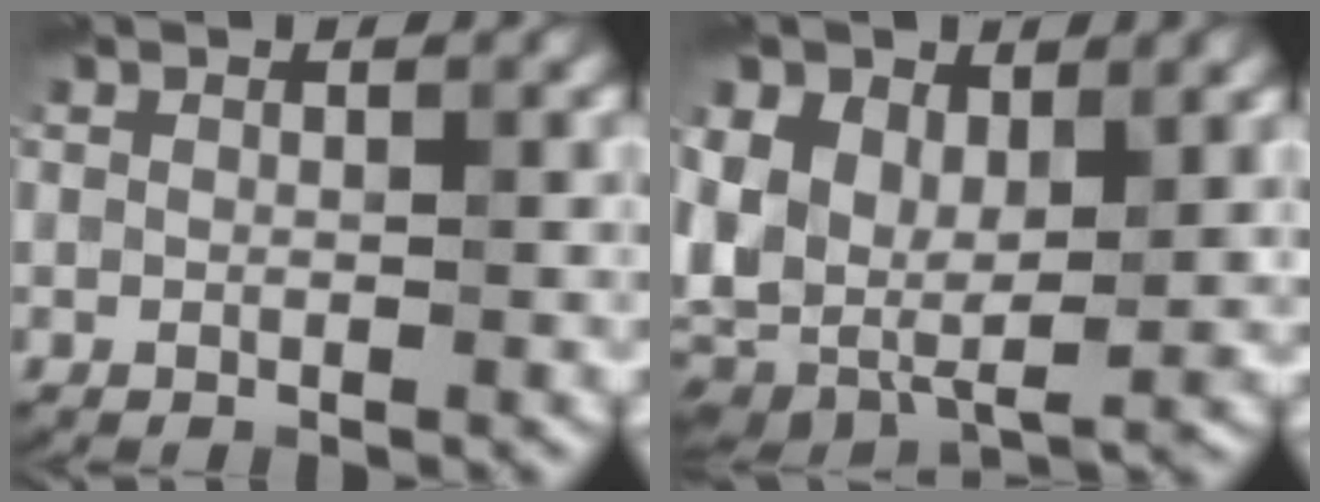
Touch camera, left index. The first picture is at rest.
{"total": 9.1, "force": [2.4, 6.0, 6.4], "torque": [-0.144, 0.009, 0.048]}